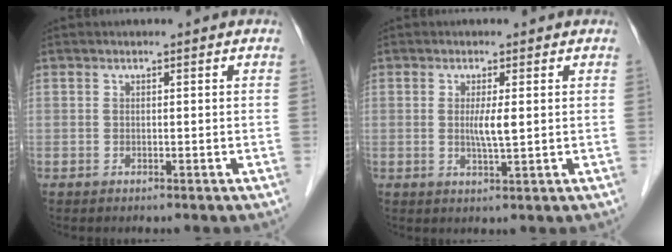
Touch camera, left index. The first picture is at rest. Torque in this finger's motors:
{"motor_torque": [0.90, 0.50, 0.12, 0.07]}